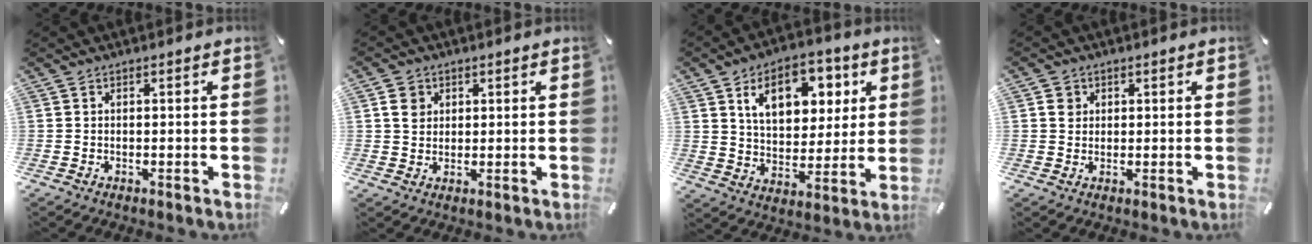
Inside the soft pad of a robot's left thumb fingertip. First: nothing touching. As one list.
[{"total": 3.9, "force": [1.3, 3.5, 1.1], "torque": [-0.016, 0.002, 0.021]}, {"total": 13.6, "force": [6.7, 9.0, 7.6], "torque": [-0.126, -0.014, 0.119]}, {"total": 2.3, "force": [0.7, 2.2, 0.4], "torque": [0.002, -0.001, 0.009]}]